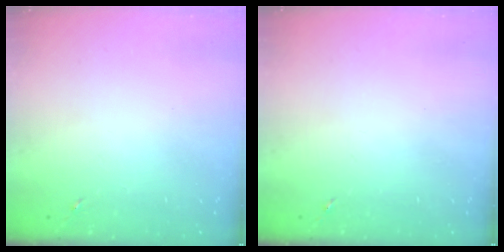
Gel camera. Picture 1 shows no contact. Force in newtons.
{"total": 0.0}